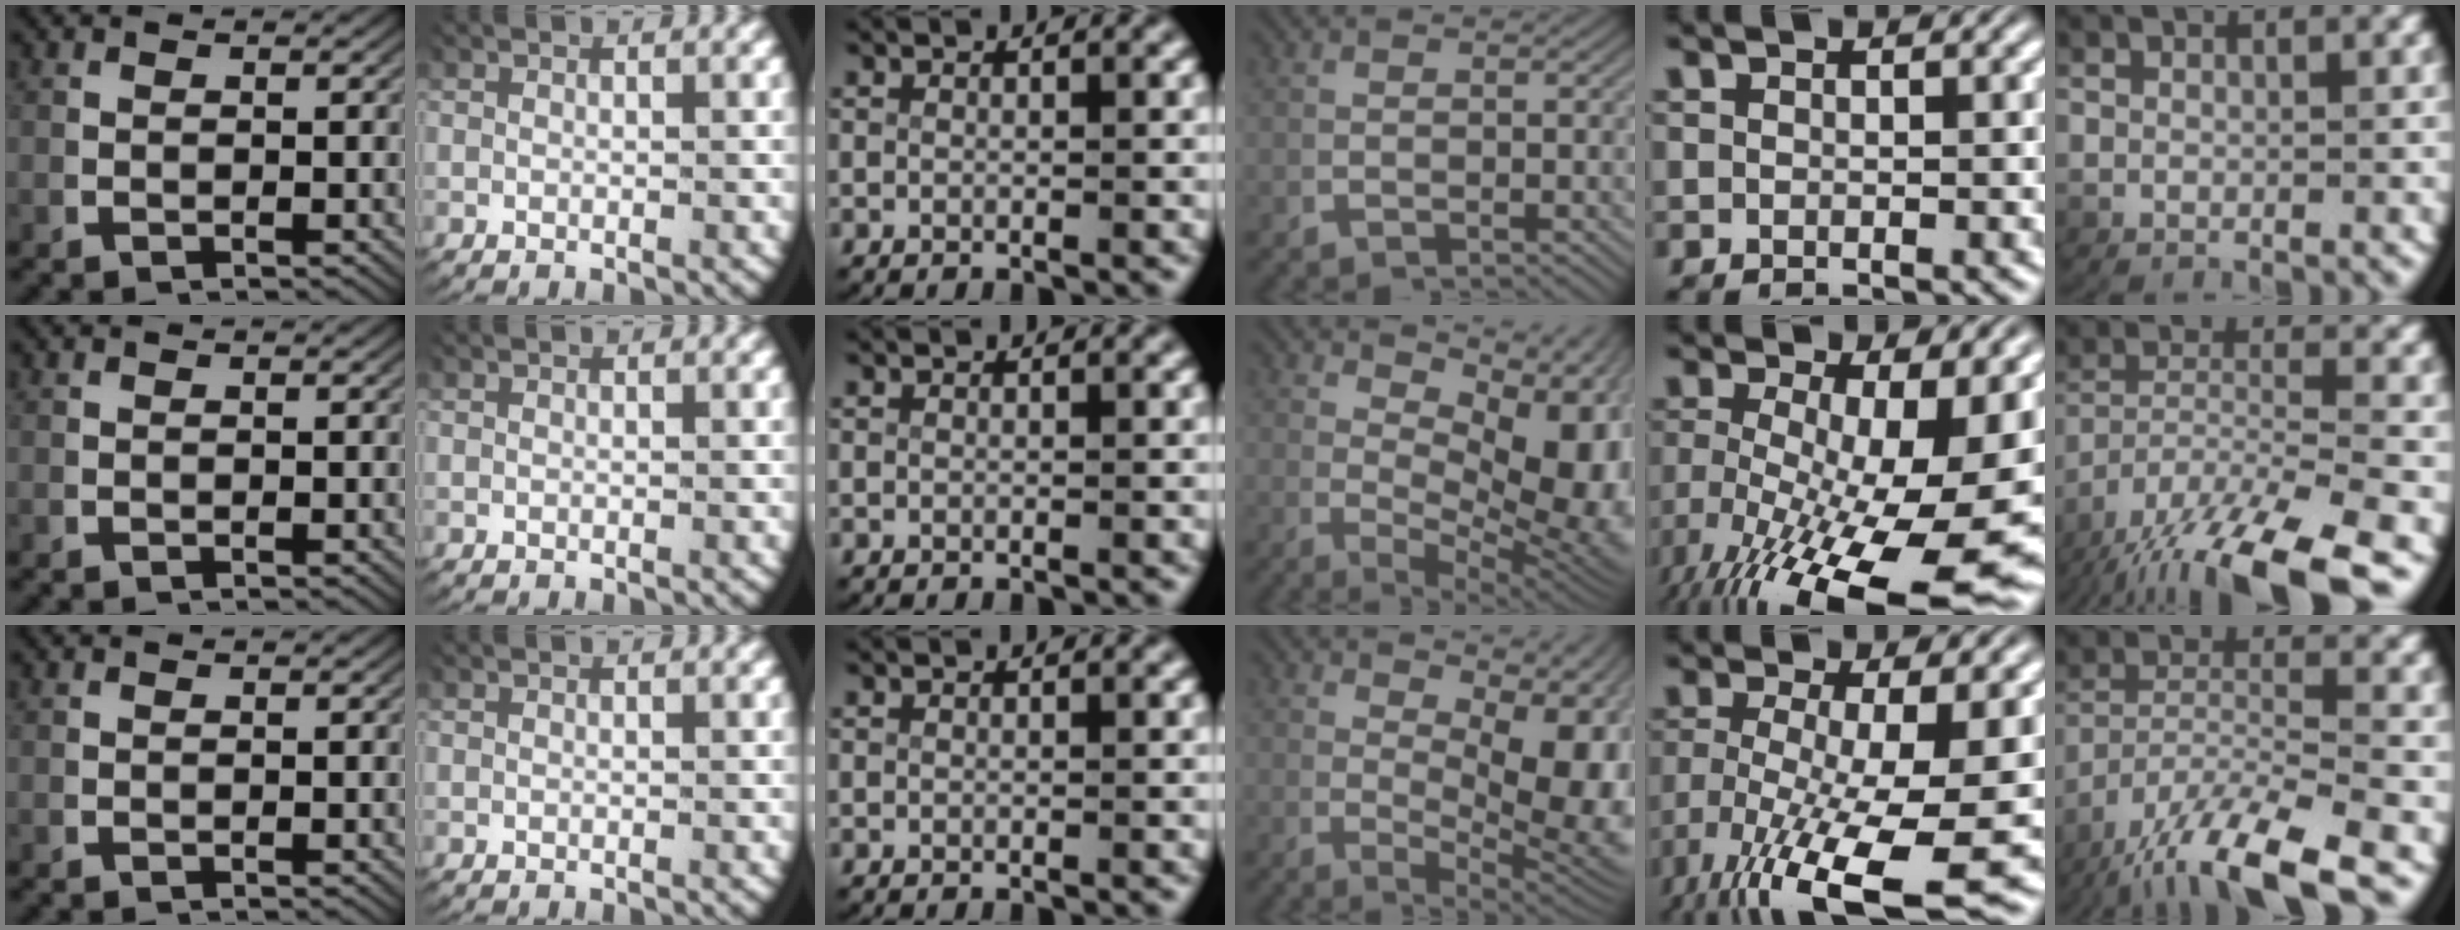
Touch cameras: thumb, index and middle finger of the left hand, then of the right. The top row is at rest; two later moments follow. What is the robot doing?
{"motion": "lift_and_place", "object": "plastic wrap"}